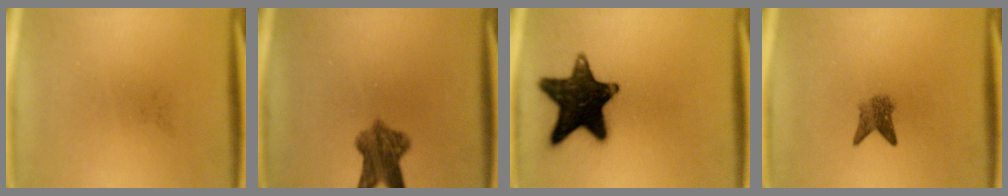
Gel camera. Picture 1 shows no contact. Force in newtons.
{"total": 6.8}
{"total": 16.8}
{"total": 2.8}